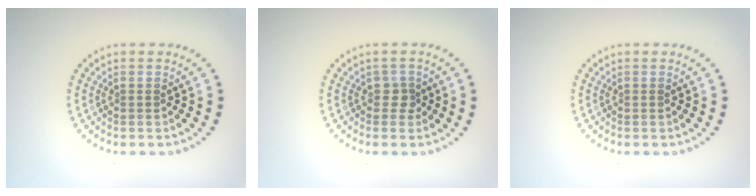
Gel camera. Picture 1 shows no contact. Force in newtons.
{"total": 1.2, "press": 1.0, "slide": 0.6}
{"total": 0.0}